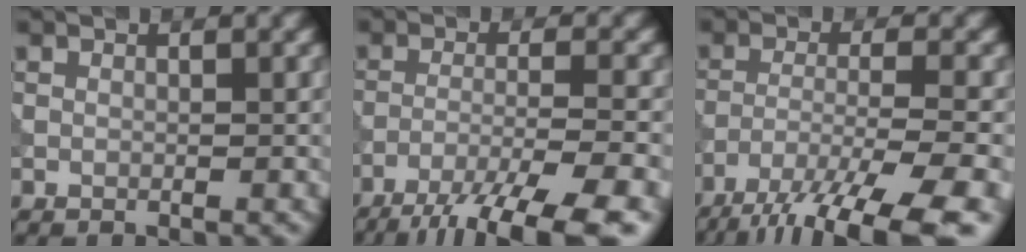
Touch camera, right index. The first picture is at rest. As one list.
[{"total": 11.2, "force": [-8.5, 1.9, 6.9], "torque": [-0.111, -0.021, -0.125]}, {"total": 13.0, "force": [-9.9, 3.0, 7.9], "torque": [-0.142, -0.033, -0.144]}]